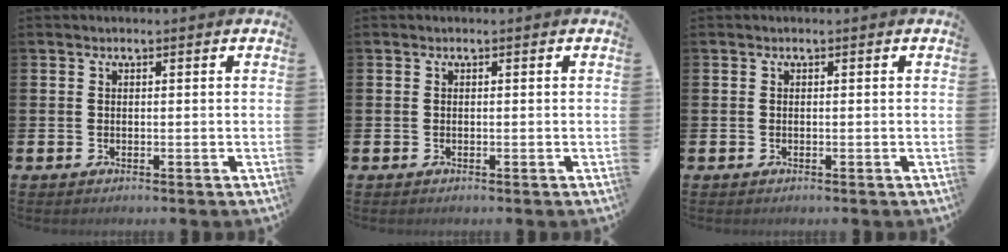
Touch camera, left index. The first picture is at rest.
{"total": 0.0}
{"total": 0.0}